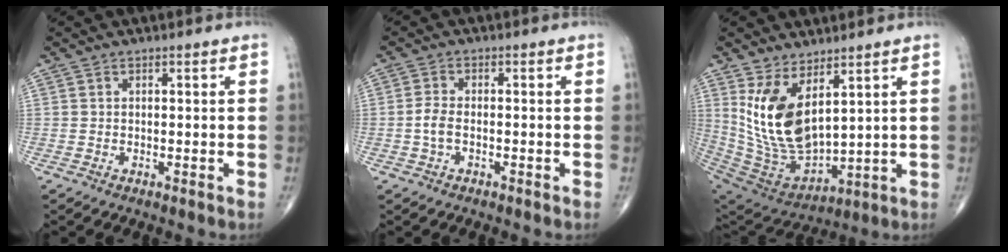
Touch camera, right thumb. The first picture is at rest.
{"total": 2.8, "force": [-0.8, 1.4, 2.2], "torque": [-0.050, 0.007, -0.020]}
{"total": 15.8, "force": [5.9, 7.7, 12.5], "torque": [-0.229, -0.043, 0.139]}